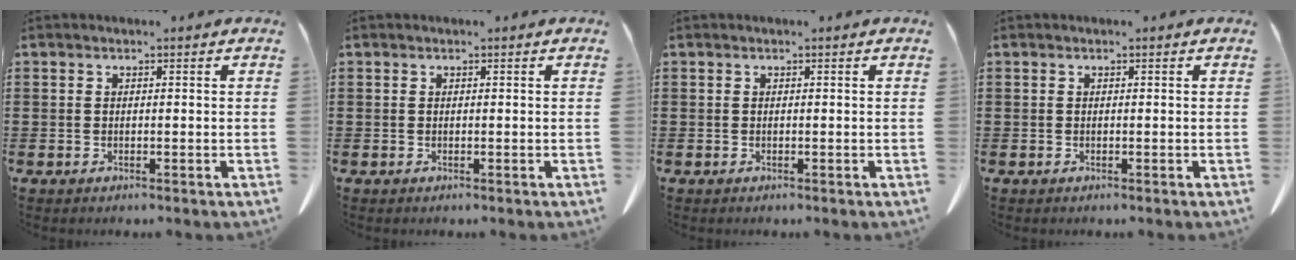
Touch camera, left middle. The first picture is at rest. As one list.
[{"total": 0.0}, {"total": 0.0}, {"total": 0.0}]